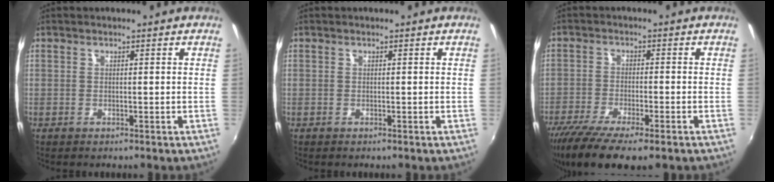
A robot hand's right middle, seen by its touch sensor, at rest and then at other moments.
{"total": 0.0}
{"total": 12.1, "force": [-8.7, 2.6, 8.0], "torque": [-0.173, -0.048, -0.152]}